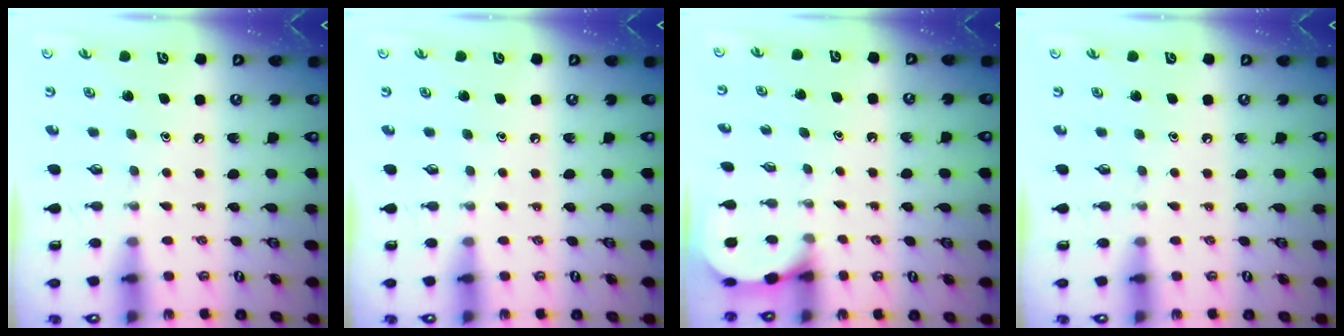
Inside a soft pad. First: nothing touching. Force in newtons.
{"total": 0.0}
{"total": 1.9, "press": 1.9, "slide": 0.2}
{"total": 0.0}